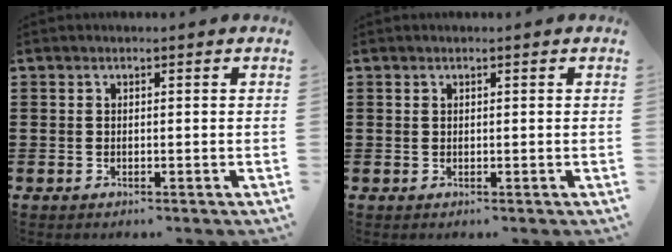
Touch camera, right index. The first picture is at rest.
{"total": 0.0}